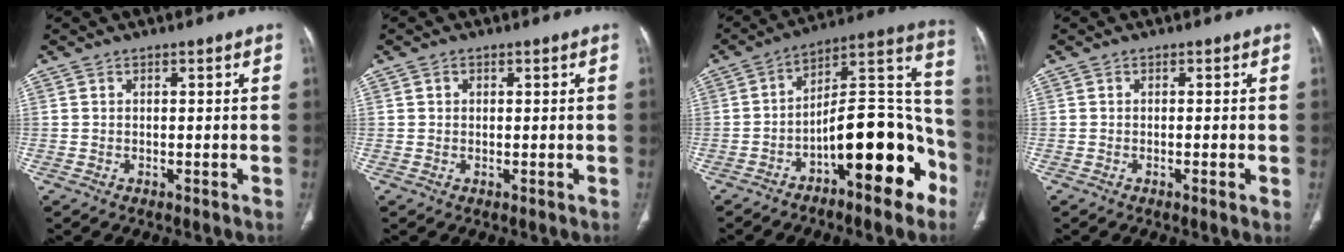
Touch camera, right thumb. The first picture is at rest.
{"total": 0.9, "force": [0.3, 0.8, 0.3], "torque": [-0.001, 0.001, 0.004]}
{"total": 19.2, "force": [-9.1, 7.0, 15.4], "torque": [-0.193, 0.097, -0.143]}
{"total": 1.6, "force": [-0.4, 0.1, 1.5], "torque": [-0.030, -0.004, -0.006]}